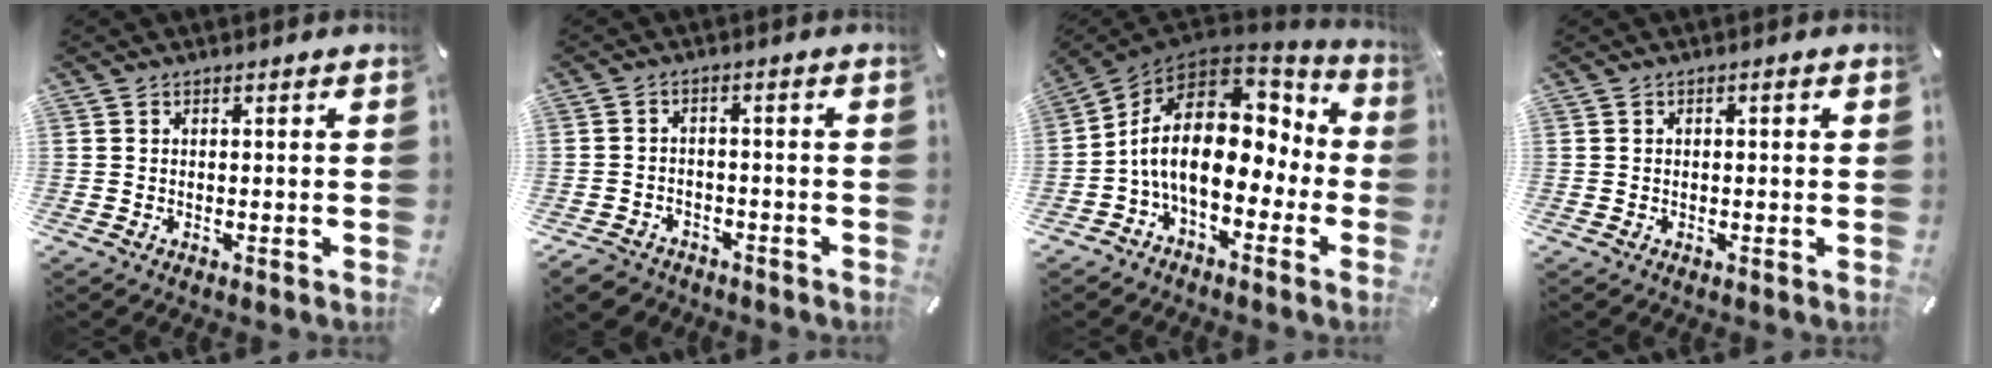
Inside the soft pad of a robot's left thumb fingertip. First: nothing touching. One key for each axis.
{"total": 4.1, "fx": -3.1, "fy": 2.5, "fz": 1.0, "tx": -0.027, "ty": 0.015, "tz": -0.063}
{"total": 17.5, "fx": 0.1, "fy": 10.8, "fz": 13.8, "tx": -0.264, "ty": -0.013, "tz": 0.004}
{"total": 1.2, "fx": -0.2, "fy": 0.4, "fz": 1.1, "tx": -0.019, "ty": 0.002, "tz": -0.005}